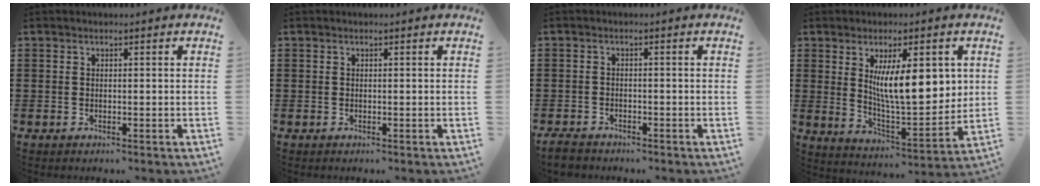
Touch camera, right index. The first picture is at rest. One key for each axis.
{"total": 0.0}
{"total": 1.7, "fx": -1.6, "fy": 0.4, "fz": 0.4, "tx": -0.019, "ty": -0.002, "tz": -0.035}
{"total": 12.2, "fx": 3.3, "fy": 4.0, "fz": 11.0, "tx": -0.179, "ty": -0.006, "tz": 0.053}